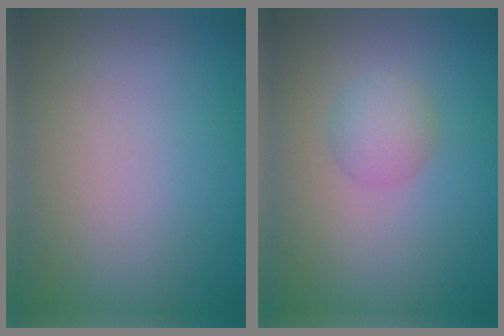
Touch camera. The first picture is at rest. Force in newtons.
{"total": 2.0, "press": 2.0, "slide": 0.2}